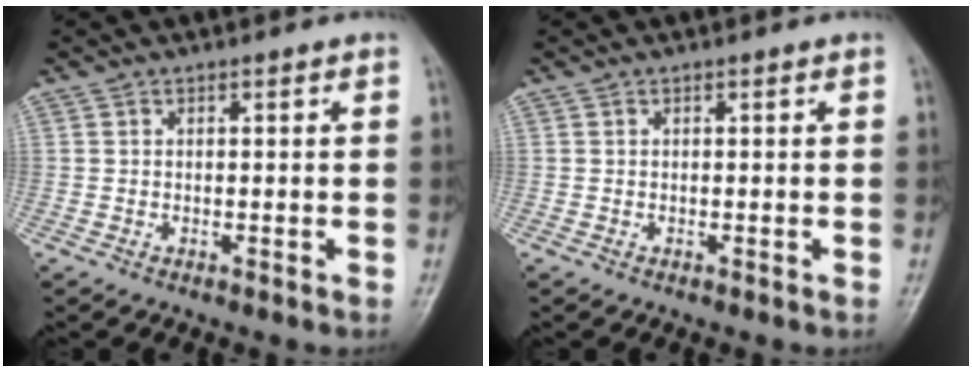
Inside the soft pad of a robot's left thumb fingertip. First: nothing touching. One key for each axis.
{"total": 0.0}